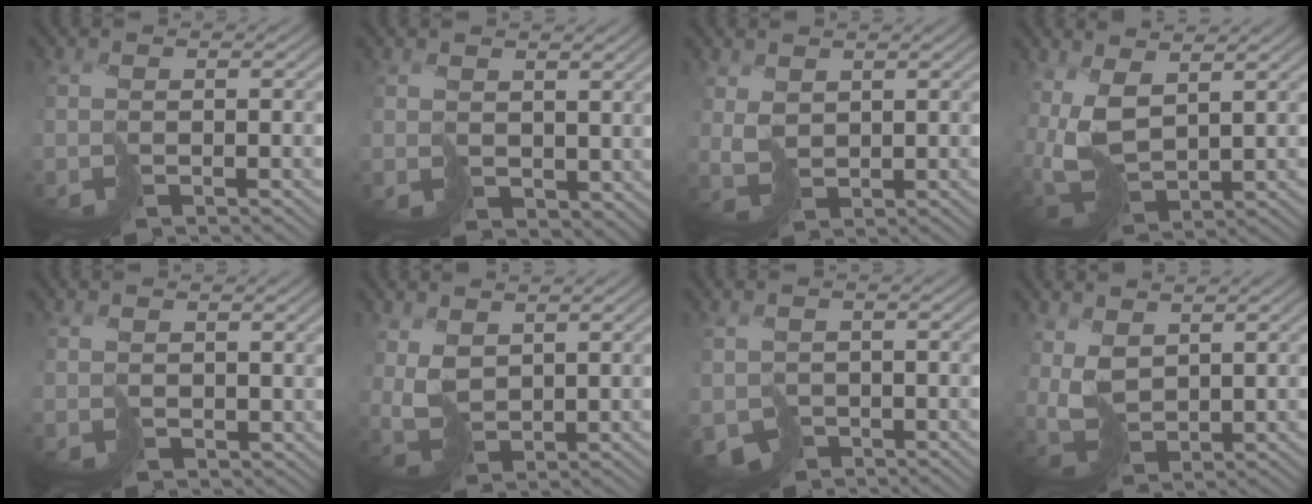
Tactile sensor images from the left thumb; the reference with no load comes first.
{"total": 3.0, "force": [1.6, 1.8, 1.7], "torque": [-0.042, -0.006, 0.033]}
{"total": 2.9, "force": [1.6, 1.8, 1.6], "torque": [-0.047, -0.003, 0.037]}
{"total": 8.8, "force": [3.0, 4.4, 7.0], "torque": [-0.190, -0.005, 0.060]}
{"total": 1.4, "force": [1.0, 0.8, 0.5], "torque": [-0.015, -0.002, 0.021]}
{"total": 4.4, "force": [2.2, 2.4, 2.9], "torque": [-0.079, -0.002, 0.050]}
{"total": 3.1, "force": [-1.3, 2.3, 1.7], "torque": [-0.045, -0.012, -0.026]}
{"total": 5.0, "force": [2.5, 2.7, 3.5], "torque": [-0.097, -0.002, 0.053]}